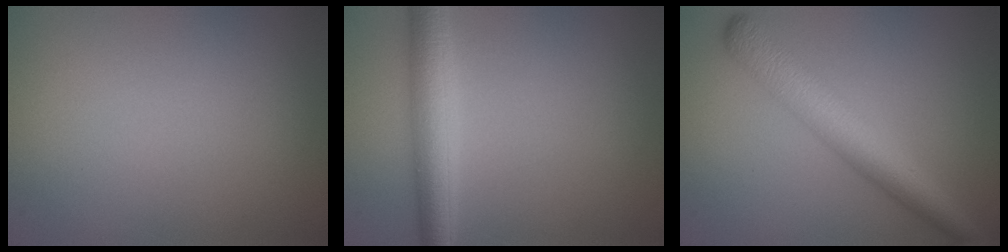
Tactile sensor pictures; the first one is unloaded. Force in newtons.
{"total": 4.2, "press": 4.2, "slide": 0.1}
{"total": 5.1, "press": 5.1, "slide": 0.1}